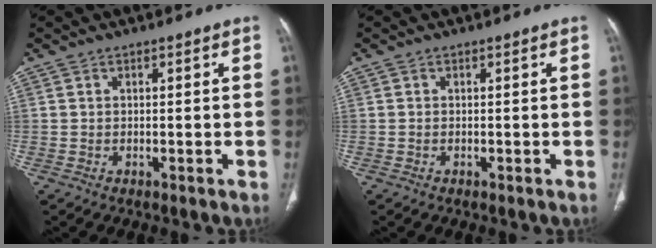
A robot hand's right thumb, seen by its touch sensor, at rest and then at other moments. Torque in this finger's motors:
{"motor_torque": [0.30, 0.14, -0.05, -0.65, -0.09]}